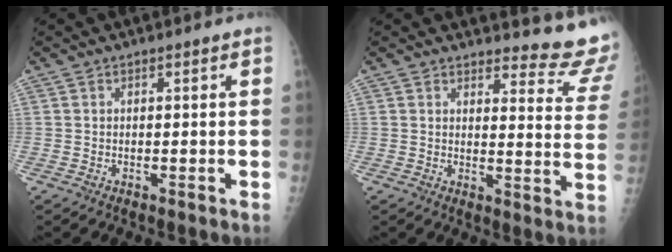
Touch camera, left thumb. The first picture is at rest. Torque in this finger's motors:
{"motor_torque": [0.11, 0.06, -0.21, -0.15, 0.05]}